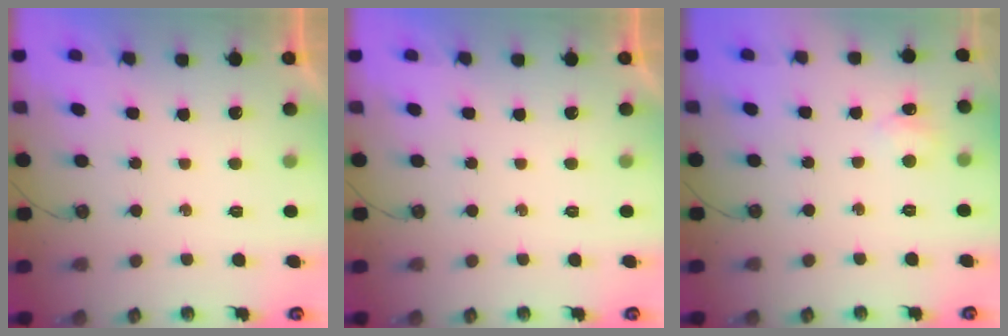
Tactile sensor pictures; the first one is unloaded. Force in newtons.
{"total": 0.0}
{"total": 6.9, "press": 6.8, "slide": 1.0}